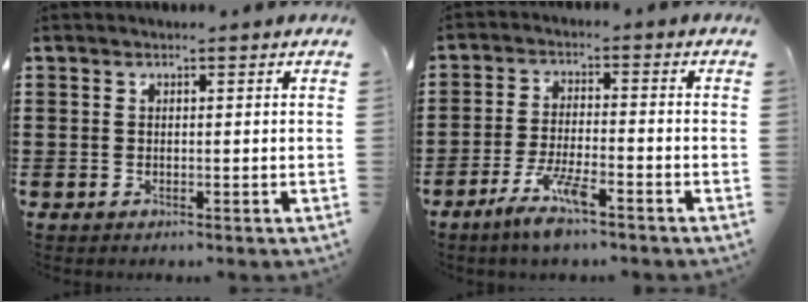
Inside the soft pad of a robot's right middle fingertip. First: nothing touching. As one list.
[{"total": 6.8, "force": [-4.4, 0.9, 5.1], "torque": [-0.107, -0.012, -0.081]}]